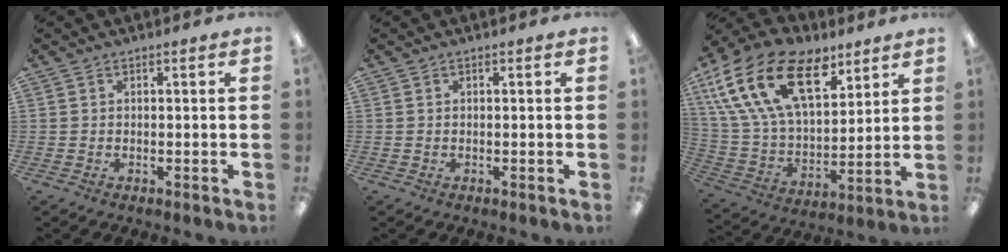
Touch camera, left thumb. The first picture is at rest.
{"total": 0.0}
{"total": 23.9, "force": [12.1, 13.2, 15.9], "torque": [-0.316, -0.055, 0.219]}